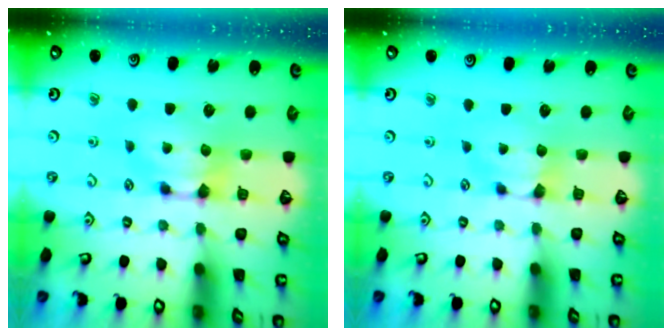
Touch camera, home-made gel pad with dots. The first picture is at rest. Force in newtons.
{"total": 1.1, "press": 1.0, "slide": 0.2}